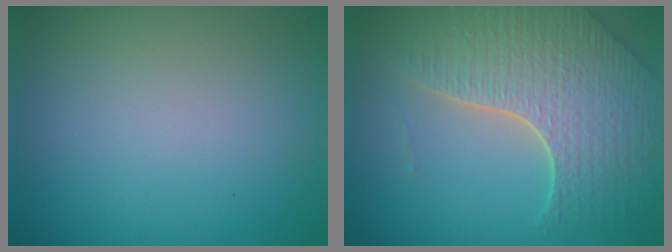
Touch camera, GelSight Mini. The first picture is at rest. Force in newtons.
{"total": 7.2, "press": 5.2, "slide": 5.0}